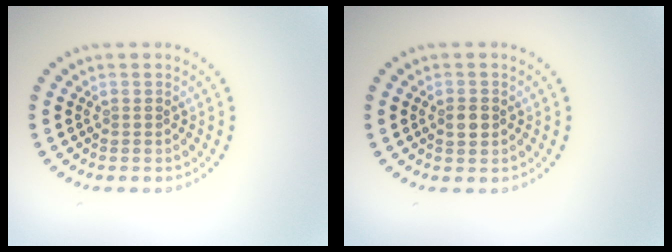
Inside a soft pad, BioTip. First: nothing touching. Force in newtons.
{"total": 1.6, "press": 1.6, "slide": 0.2}